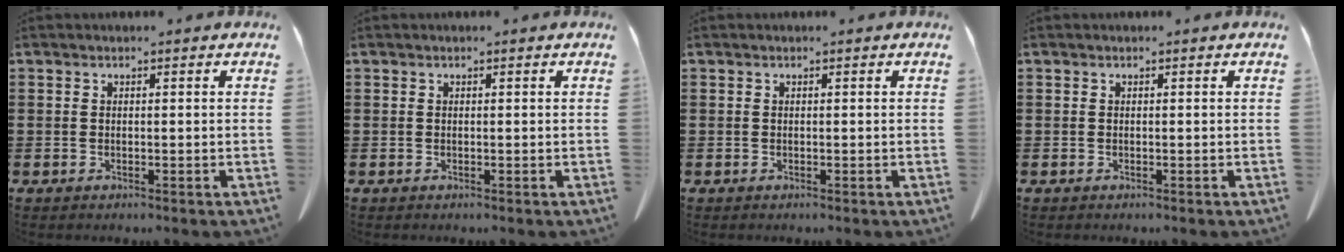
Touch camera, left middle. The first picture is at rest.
{"total": 0.0}
{"total": 0.0}
{"total": 0.0}